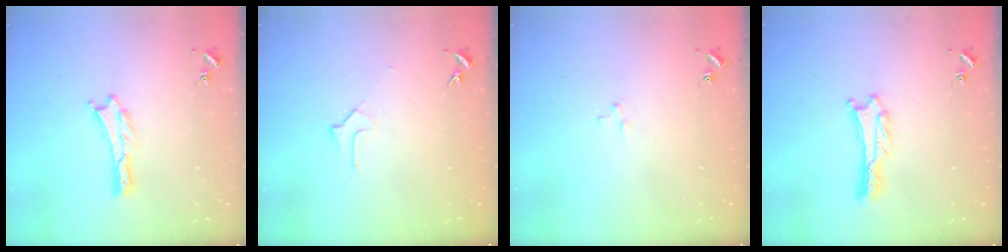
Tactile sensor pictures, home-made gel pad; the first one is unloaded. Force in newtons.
{"total": 1.6, "press": 1.6, "slide": 0.1}
{"total": 1.8, "press": 1.8, "slide": 0.1}
{"total": 1.3, "press": 1.3, "slide": 0.0}